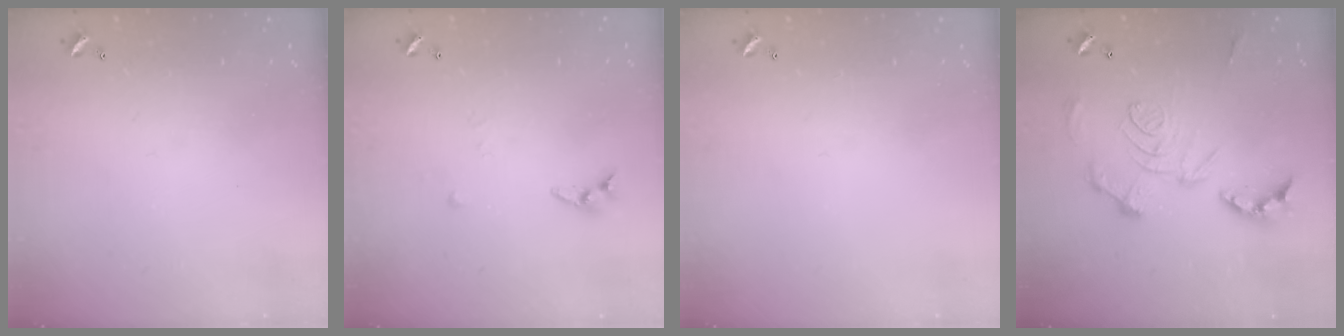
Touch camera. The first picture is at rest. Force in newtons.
{"total": 4.4, "press": 4.4, "slide": 0.3}
{"total": 0.0}
{"total": 3.4, "press": 2.7, "slide": 2.0}